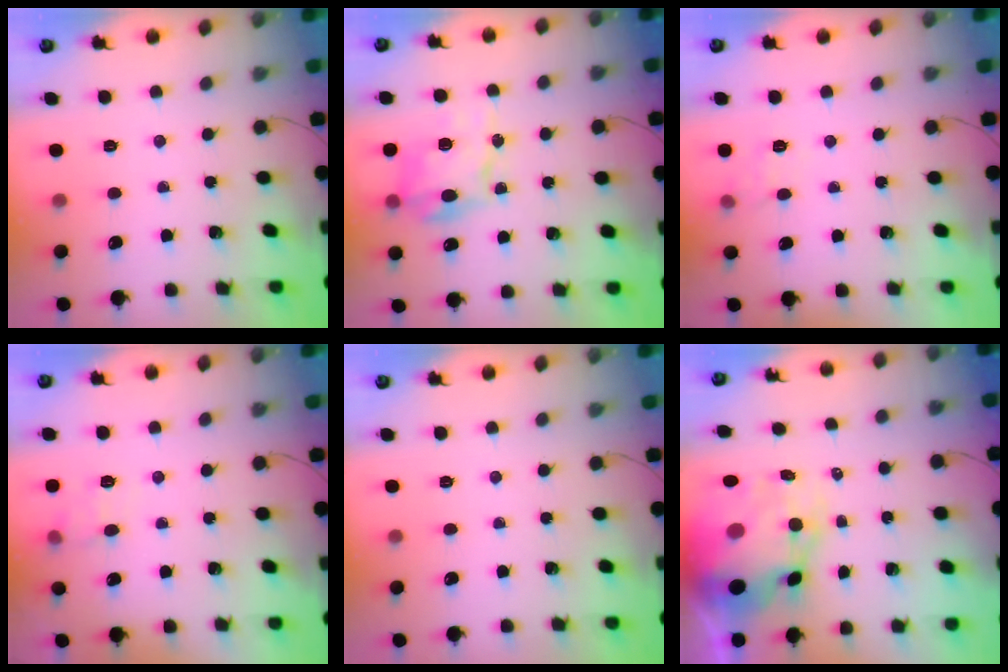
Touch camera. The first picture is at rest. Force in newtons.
{"total": 12.2, "press": 12.1, "slide": 0.5}
{"total": 7.2, "press": 7.0, "slide": 1.9}
{"total": 6.1, "press": 5.6, "slide": 2.3}
{"total": 0.0}
{"total": 13.9, "press": 13.4, "slide": 3.7}